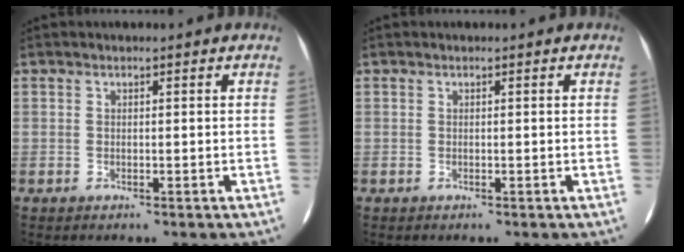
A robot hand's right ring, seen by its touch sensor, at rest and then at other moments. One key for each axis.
{"total": 0.0}